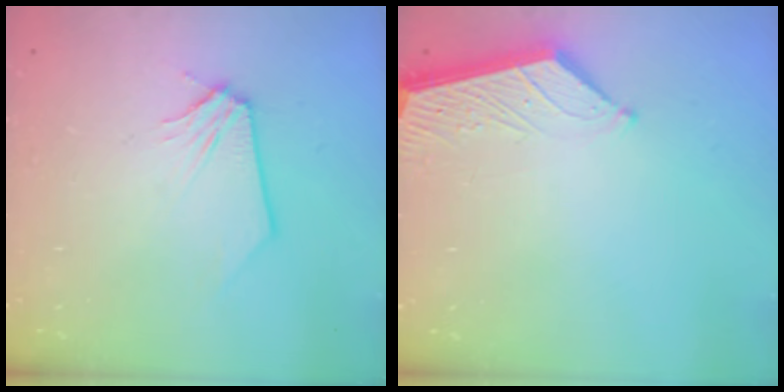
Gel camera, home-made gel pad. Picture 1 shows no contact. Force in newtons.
{"total": 5.6, "press": 5.6, "slide": 0.5}